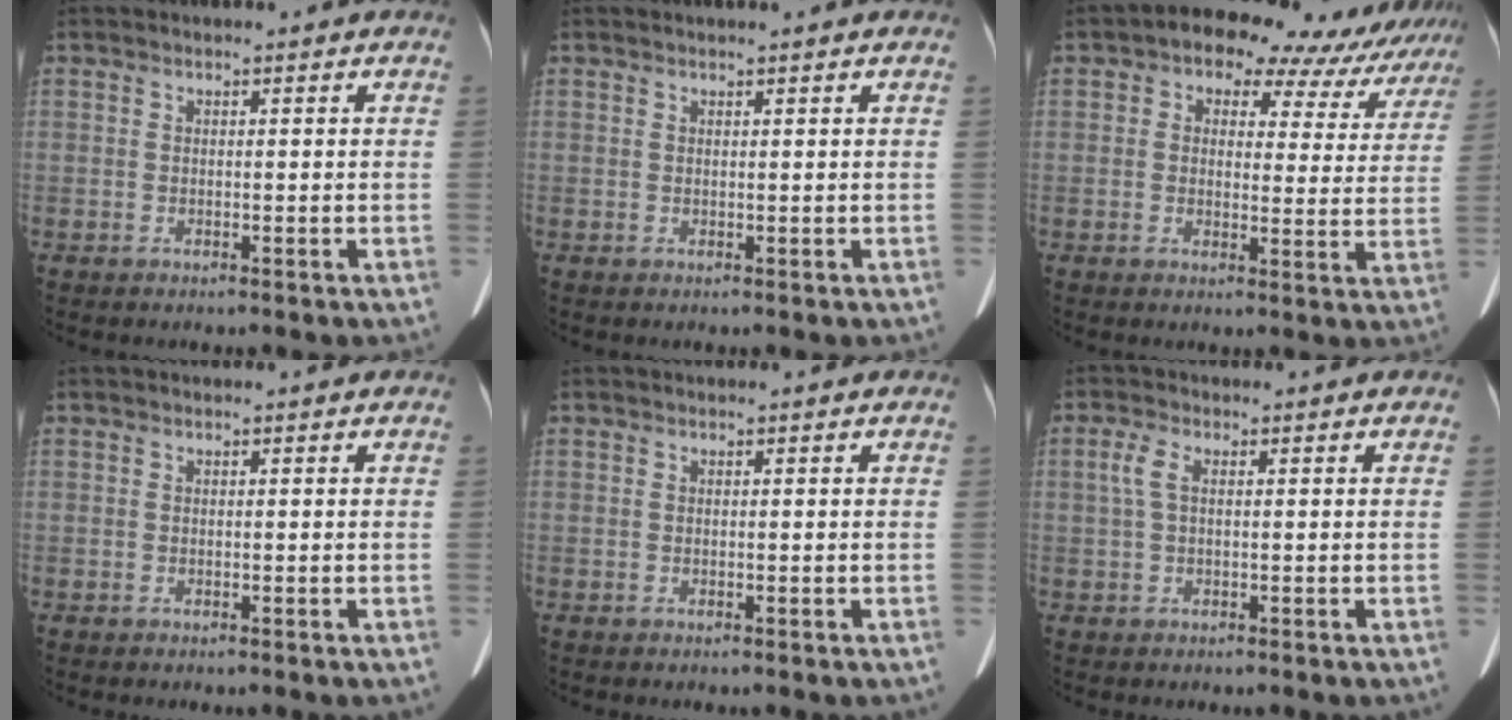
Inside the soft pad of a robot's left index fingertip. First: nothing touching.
{"total": 1.4, "force": [1.2, -0.3, 0.6], "torque": [-0.004, 0.012, 0.021]}
{"total": 14.1, "force": [10.7, 7.3, 5.5], "torque": [-0.049, 0.033, 0.107]}
{"total": 0.0}
{"total": 0.0}
{"total": 2.3, "force": [0.5, 0.8, 2.0], "torque": [-0.057, 0.011, 0.013]}